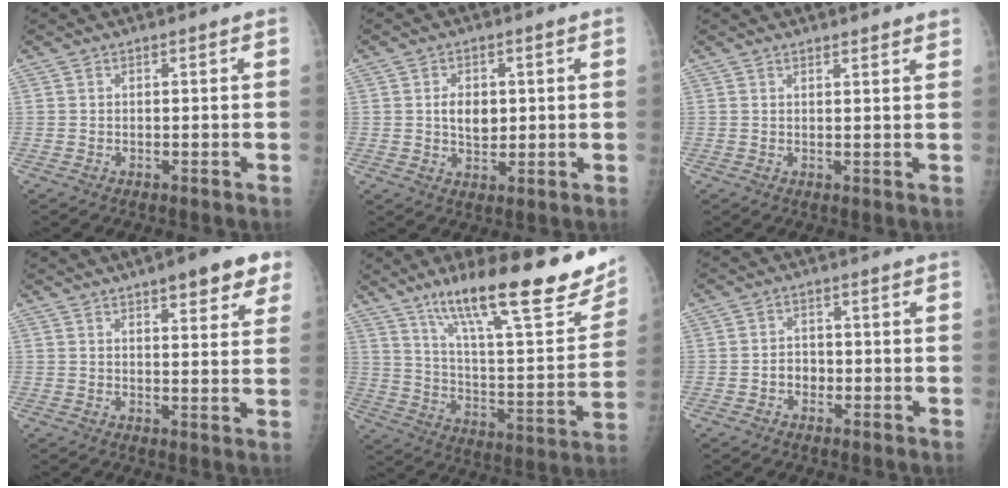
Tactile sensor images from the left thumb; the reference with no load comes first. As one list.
[{"total": 5.1, "force": [0.8, 3.6, 3.6], "torque": [-0.039, -0.005, 0.017]}, {"total": 3.0, "force": [2.8, 0.6, 1.0], "torque": [-0.001, -0.010, 0.031]}, {"total": 10.2, "force": [6.1, 3.1, 7.5], "torque": [-0.068, -0.020, 0.073]}, {"total": 27.9, "force": [17.7, 6.8, 20.5], "torque": [-0.277, -0.054, 0.282]}, {"total": 2.6, "force": [-0.8, 2.2, 1.2], "torque": [-0.001, 0.009, -0.017]}]